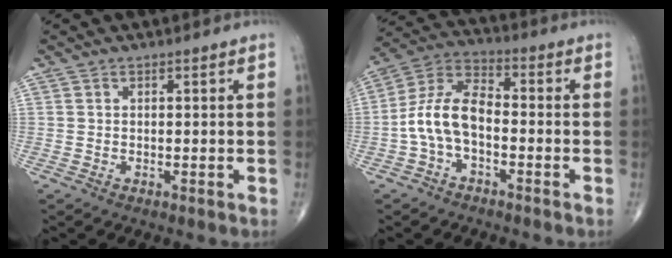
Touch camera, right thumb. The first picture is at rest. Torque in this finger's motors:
{"motor_torque": [0.17, 0.06, 1.04, -0.27, 0.25]}